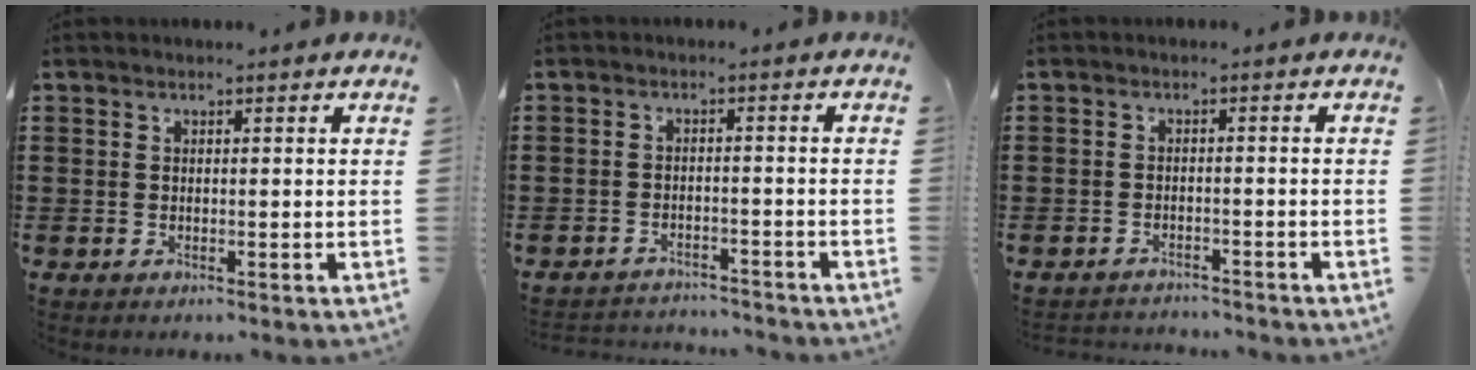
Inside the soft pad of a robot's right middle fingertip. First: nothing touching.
{"total": 2.8, "force": [-2.7, 0.4, -0.2], "torque": [-0.004, 0.000, -0.061]}
{"total": 2.1, "force": [-2.0, 0.3, -0.2], "torque": [-0.003, 0.002, -0.047]}